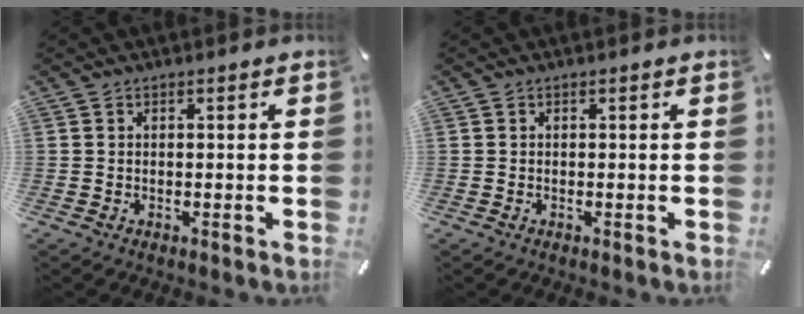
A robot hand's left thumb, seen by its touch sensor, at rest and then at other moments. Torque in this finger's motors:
{"motor_torque": [-0.01, 0.00, 0.02, 0.02, 0.00]}